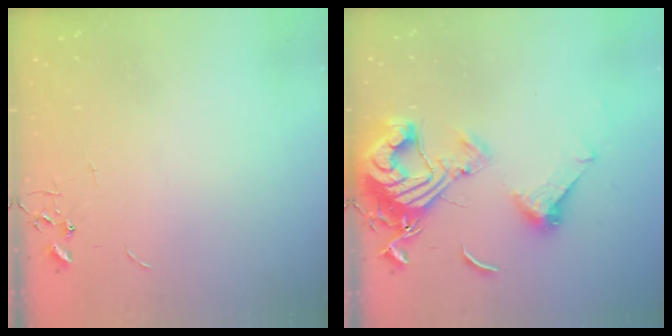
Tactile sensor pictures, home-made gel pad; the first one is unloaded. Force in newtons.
{"total": 17.0, "press": 17.0, "slide": 1.8}